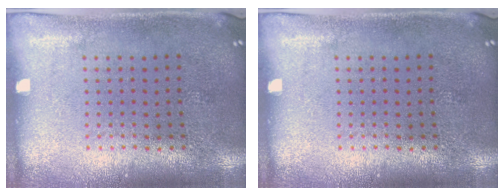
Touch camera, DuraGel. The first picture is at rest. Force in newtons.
{"total": 0.0}